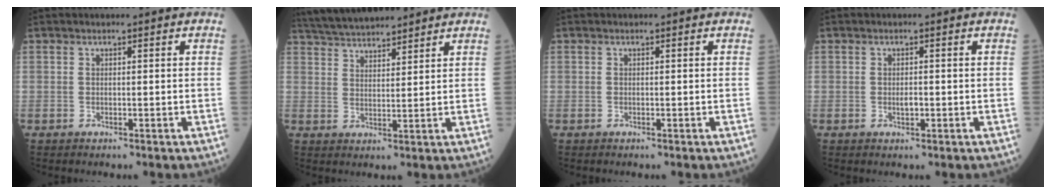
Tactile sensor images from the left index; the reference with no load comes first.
{"total": 11.1, "force": [10.3, 1.6, 3.9], "torque": [-0.077, 0.031, 0.174]}
{"total": 0.0}
{"total": 1.2, "force": [-0.2, 0.5, 1.1], "torque": [-0.021, 0.000, -0.002]}